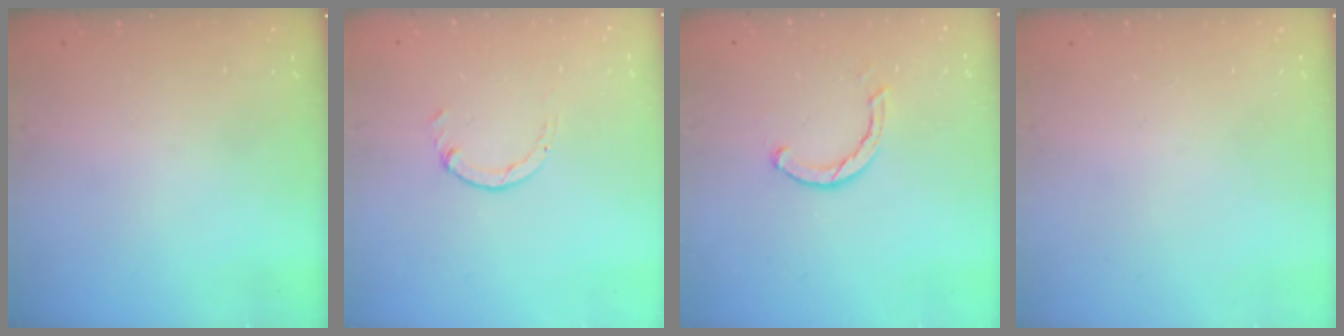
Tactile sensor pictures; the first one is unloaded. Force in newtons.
{"total": 0.7, "press": 0.7, "slide": 0.2}
{"total": 2.5, "press": 2.5, "slide": 0.1}
{"total": 0.0}